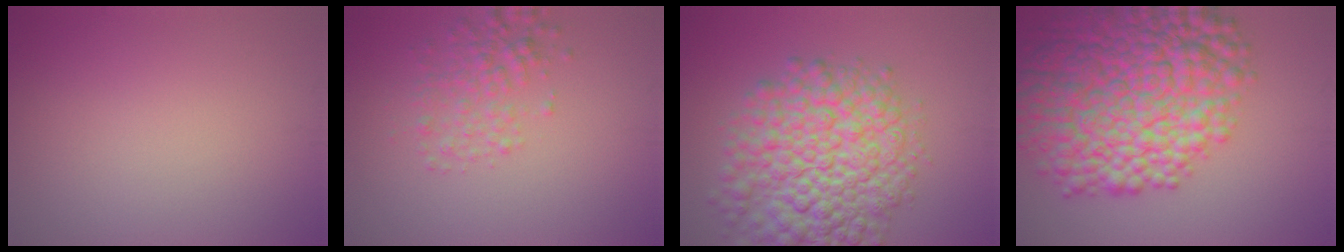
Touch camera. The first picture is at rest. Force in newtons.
{"total": 2.9, "press": 2.9, "slide": 0.0}
{"total": 10.6, "press": 10.6, "slide": 0.3}
{"total": 13.4, "press": 13.4, "slide": 0.0}